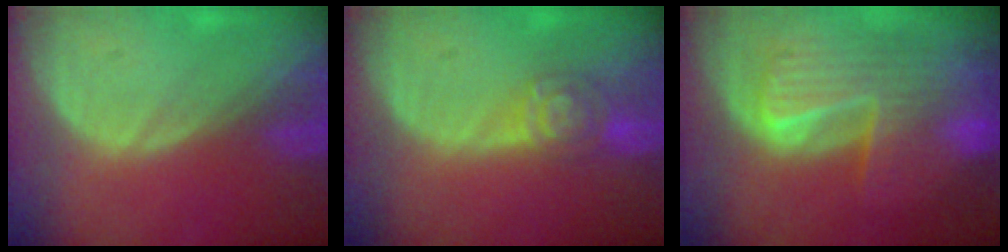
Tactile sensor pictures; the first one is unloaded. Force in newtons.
{"total": 4.6, "press": 4.5, "slide": 0.9}
{"total": 9.9, "press": 8.5, "slide": 5.1}